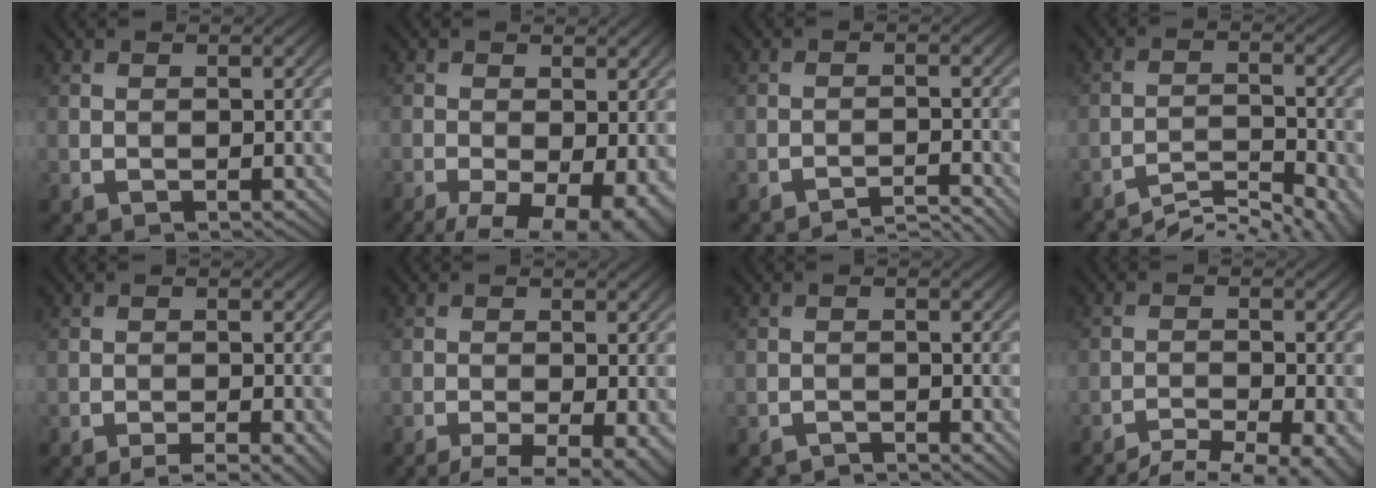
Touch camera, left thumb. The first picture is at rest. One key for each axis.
{"total": 11.3, "fx": -6.0, "fy": 4.8, "fz": 8.2, "tx": -0.143, "ty": -0.041, "tz": -0.077}
{"total": 3.3, "fx": -3.1, "fy": 0.2, "fz": 1.3, "tx": -0.015, "ty": 0.010, "tz": -0.056}
{"total": 6.8, "fx": -5.9, "fy": 1.2, "fz": 3.2, "tx": -0.059, "ty": 0.003, "tz": -0.094}
{"total": 3.9, "fx": -2.5, "fy": 0.6, "fz": 3.0, "tx": -0.045, "ty": 0.005, "tz": -0.040}
{"total": 7.3, "fx": -4.7, "fy": 1.9, "fz": 5.3, "tx": -0.085, "ty": -0.019, "tz": -0.068}
{"total": 1.7, "fx": -1.7, "fy": 0.1, "fz": 0.2, "tx": 0.001, "ty": -0.002, "tz": -0.035}
{"total": 8.7, "fx": -7.4, "fy": 1.7, "fz": 4.3, "tx": -0.071, "ty": -0.010, "tz": -0.099}